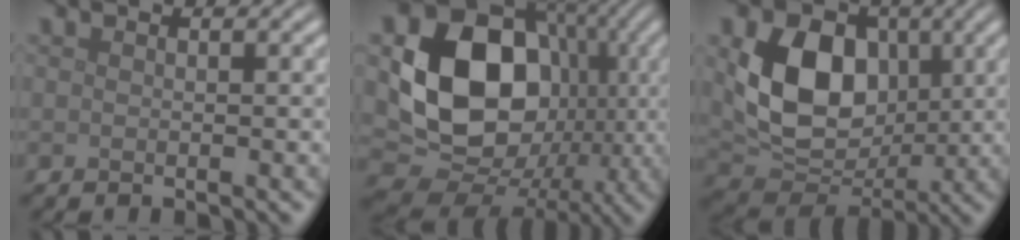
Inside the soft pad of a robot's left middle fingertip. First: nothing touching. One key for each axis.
{"total": 14.7, "fx": 0.4, "fy": 11.7, "fz": 8.9, "tx": -0.142, "ty": -0.013, "tz": 0.004}
{"total": 9.7, "fx": 1.4, "fy": 7.1, "fz": 6.4, "tx": -0.126, "ty": -0.009, "tz": 0.030}